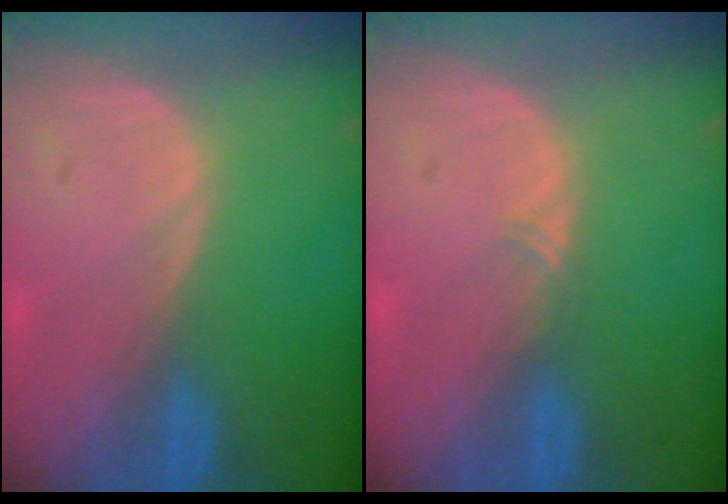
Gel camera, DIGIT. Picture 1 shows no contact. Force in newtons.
{"total": 0.8, "press": 0.7, "slide": 0.4}